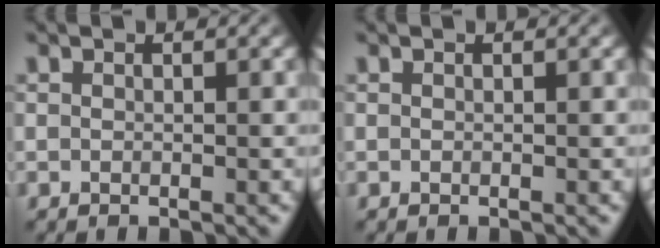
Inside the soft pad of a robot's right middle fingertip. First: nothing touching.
{"total": 0.0}